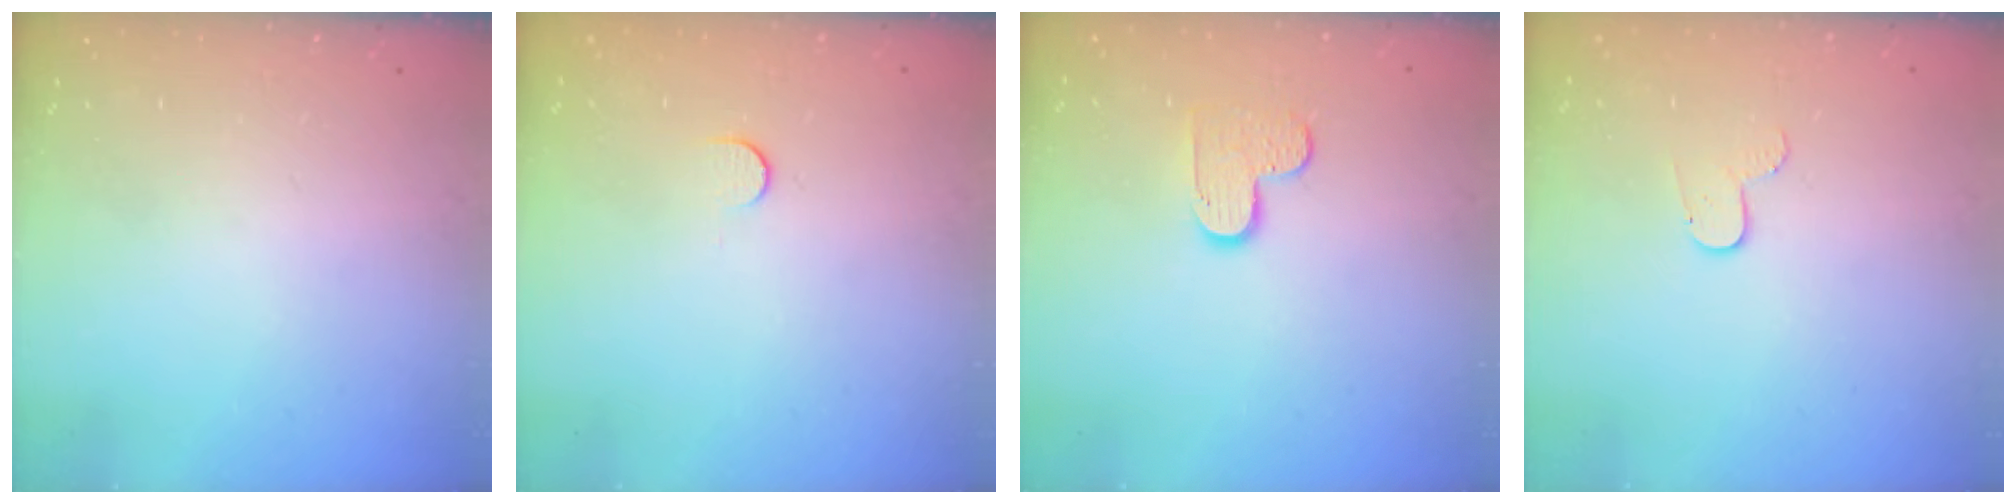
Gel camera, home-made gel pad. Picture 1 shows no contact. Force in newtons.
{"total": 4.1, "press": 4.1, "slide": 0.4}
{"total": 6.2, "press": 6.2, "slide": 0.3}
{"total": 5.2, "press": 5.2, "slide": 0.6}